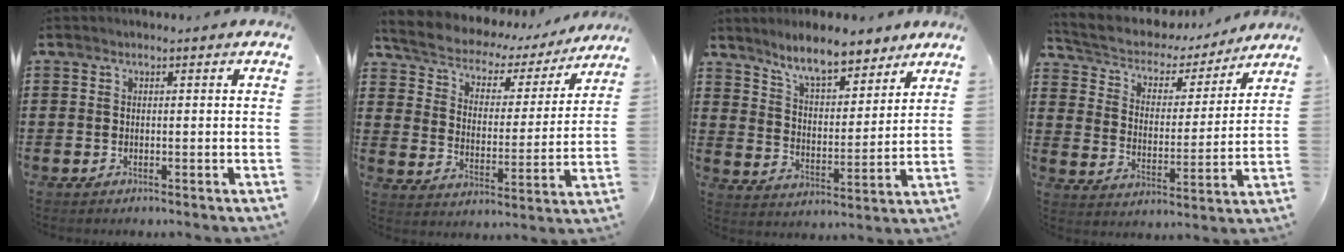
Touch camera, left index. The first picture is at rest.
{"total": 4.2, "force": [3.7, 1.8, 0.8], "torque": [-0.040, -0.028, 0.056]}
{"total": 8.4, "force": [7.4, 1.6, 3.6], "torque": [-0.086, -0.030, 0.134]}
{"total": 5.1, "force": [4.6, 2.0, 0.9], "torque": [-0.047, -0.031, 0.073]}